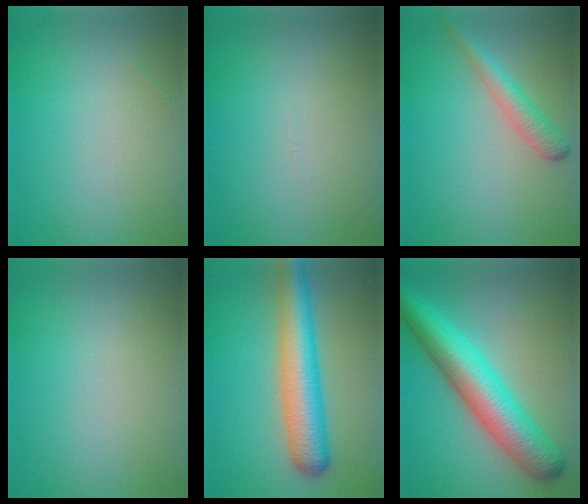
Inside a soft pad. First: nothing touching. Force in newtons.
{"total": 0.0}
{"total": 2.8, "press": 2.8, "slide": 0.1}
{"total": 0.0}
{"total": 7.6, "press": 7.6, "slide": 0.2}
{"total": 8.9, "press": 8.9, "slide": 0.2}